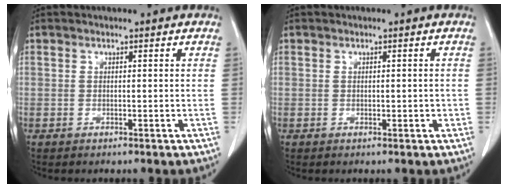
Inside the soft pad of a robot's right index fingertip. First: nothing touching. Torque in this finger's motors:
{"motor_torque": [-0.09, 0.19, 0.00, 0.02]}